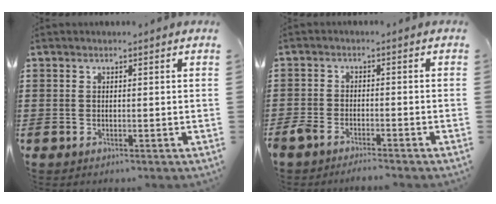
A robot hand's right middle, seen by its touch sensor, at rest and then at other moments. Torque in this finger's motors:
{"motor_torque": [-0.13, -0.05, 0.08, 0.04]}